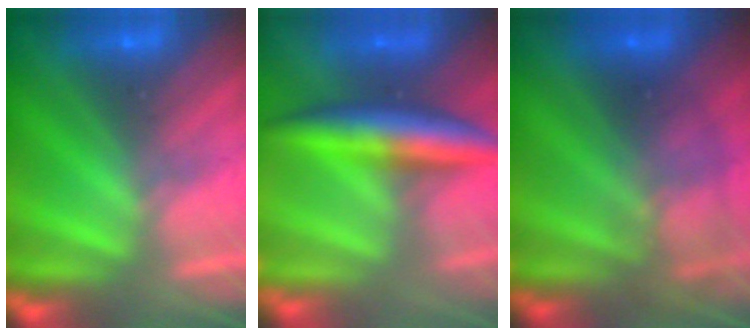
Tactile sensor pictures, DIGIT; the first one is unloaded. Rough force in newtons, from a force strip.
{"total": 12.7}
{"total": 2.1}